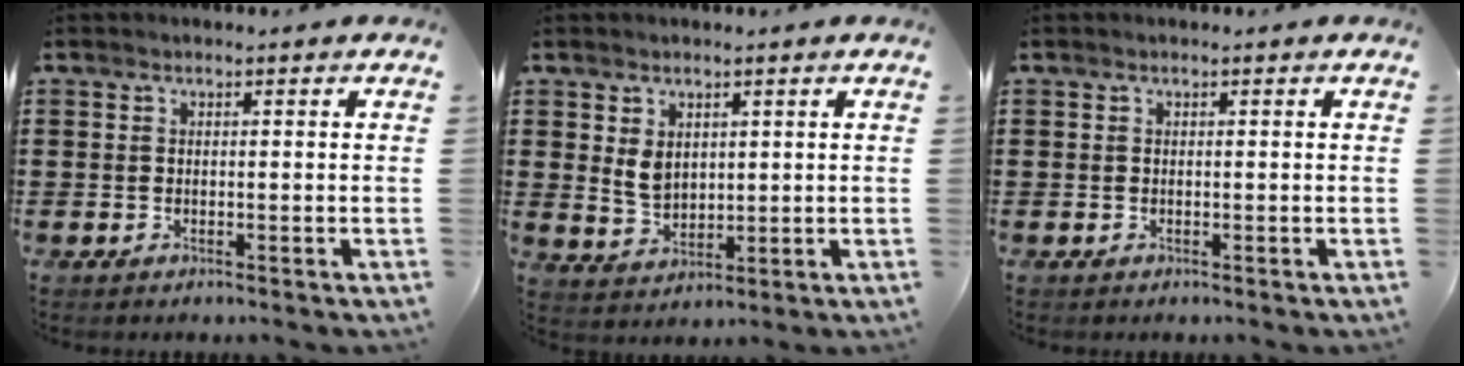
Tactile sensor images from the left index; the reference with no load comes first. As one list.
[{"total": 3.7, "force": [1.6, 2.6, 2.0], "torque": [-0.040, 0.005, 0.028]}, {"total": 0.0}]